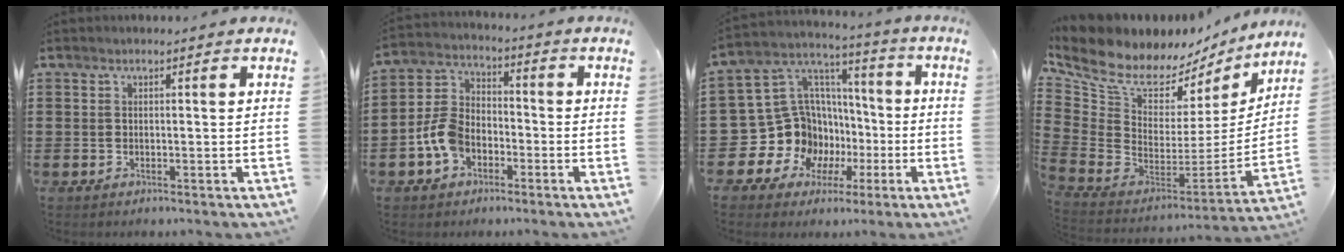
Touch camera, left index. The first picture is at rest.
{"total": 7.5, "force": [-3.4, 5.2, 4.3], "torque": [-0.124, 0.007, -0.074]}
{"total": 14.7, "force": [-3.2, 13.6, 4.6], "torque": [-0.140, -0.026, -0.026]}
{"total": 7.8, "force": [6.3, 3.9, 2.4], "torque": [-0.089, -0.062, 0.112]}